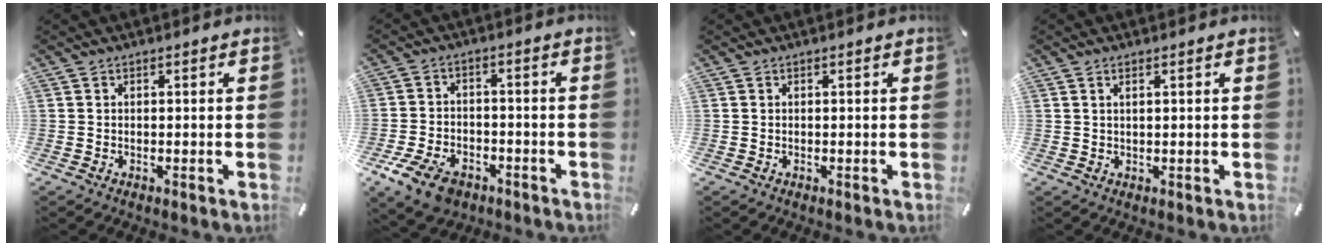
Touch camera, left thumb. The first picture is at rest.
{"total": 9.0, "force": [-5.3, 5.6, 4.7], "torque": [-0.102, 0.024, -0.097]}
{"total": 0.0}
{"total": 1.2, "force": [0.5, 0.3, 1.0], "torque": [-0.021, 0.001, 0.009]}